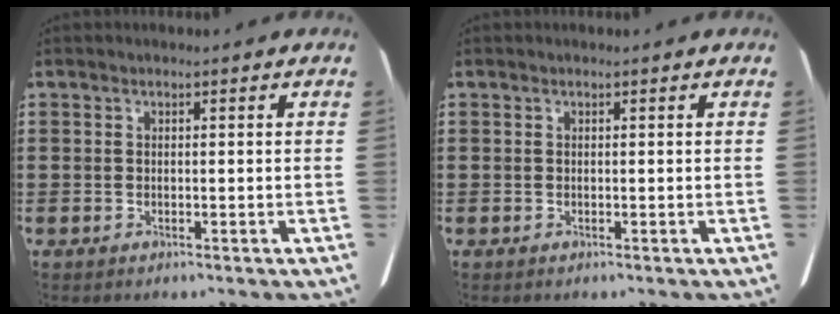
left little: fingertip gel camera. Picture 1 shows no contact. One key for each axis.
{"total": 0.0}